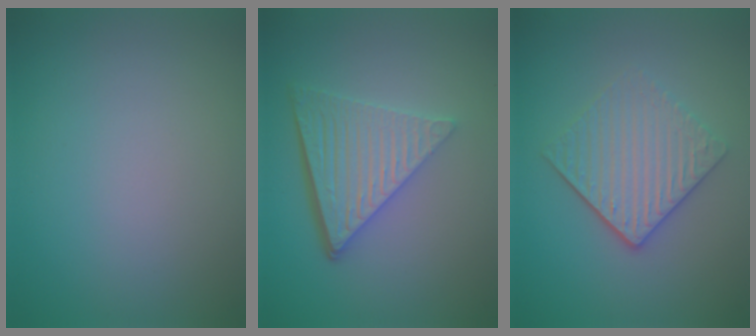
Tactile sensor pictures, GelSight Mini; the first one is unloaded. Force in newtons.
{"total": 6.5, "press": 4.4, "slide": 4.8}
{"total": 4.1, "press": 3.4, "slide": 2.3}